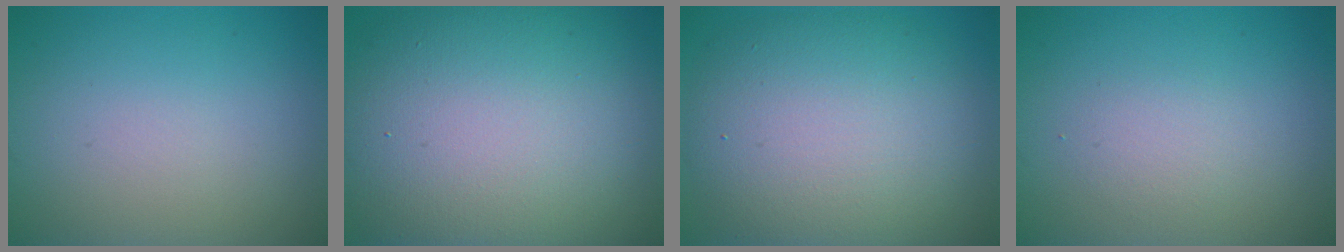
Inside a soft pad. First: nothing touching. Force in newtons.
{"total": 16.6, "press": 16.5, "slide": 1.5}
{"total": 10.5, "press": 10.5, "slide": 0.2}
{"total": 1.5, "press": 1.4, "slide": 0.1}